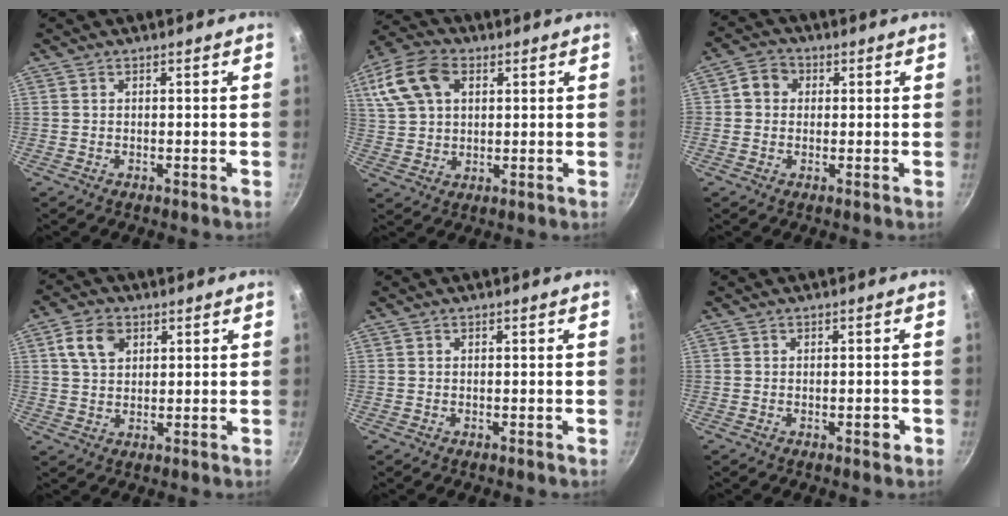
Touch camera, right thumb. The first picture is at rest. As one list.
[{"total": 13.0, "force": [4.7, 8.6, 8.5], "torque": [-0.164, 0.011, 0.082]}, {"total": 4.7, "force": [0.7, 4.1, 2.0], "torque": [-0.013, 0.005, -0.001]}, {"total": 6.8, "force": [2.6, 4.7, 4.1], "torque": [-0.060, 0.001, 0.046]}, {"total": 0.0}, {"total": 1.8, "force": [-0.7, 0.8, 1.5], "torque": [-0.011, 0.007, -0.011]}]